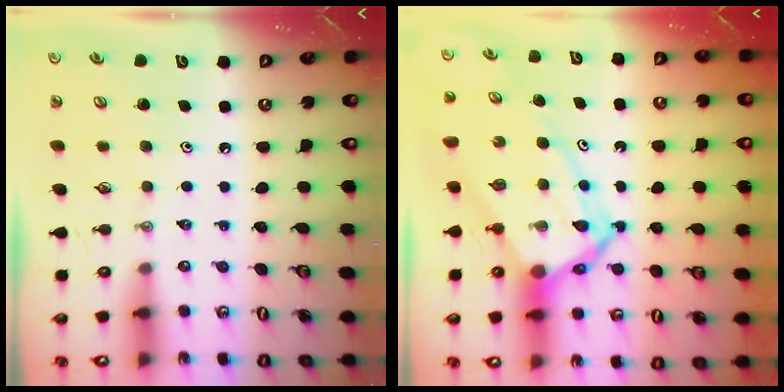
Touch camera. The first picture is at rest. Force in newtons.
{"total": 13.6, "press": 13.6, "slide": 1.3}